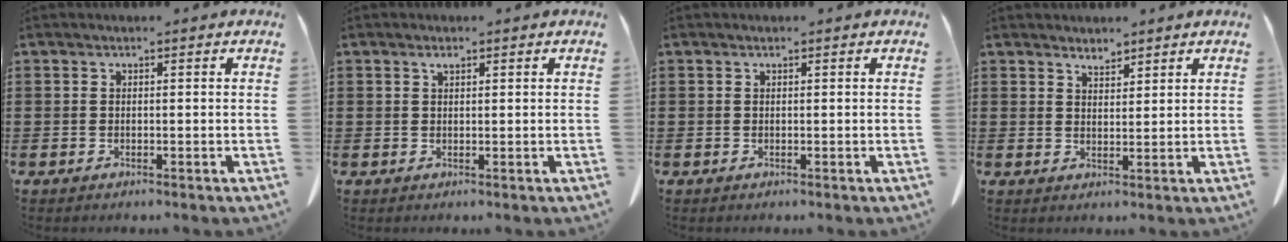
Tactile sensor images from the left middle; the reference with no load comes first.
{"total": 1.0, "force": [0.7, 0.3, 0.8], "torque": [-0.009, -0.003, 0.011]}
{"total": 0.0}
{"total": 2.3, "force": [2.2, 0.5, 0.2], "torque": [-0.007, -0.001, 0.043]}